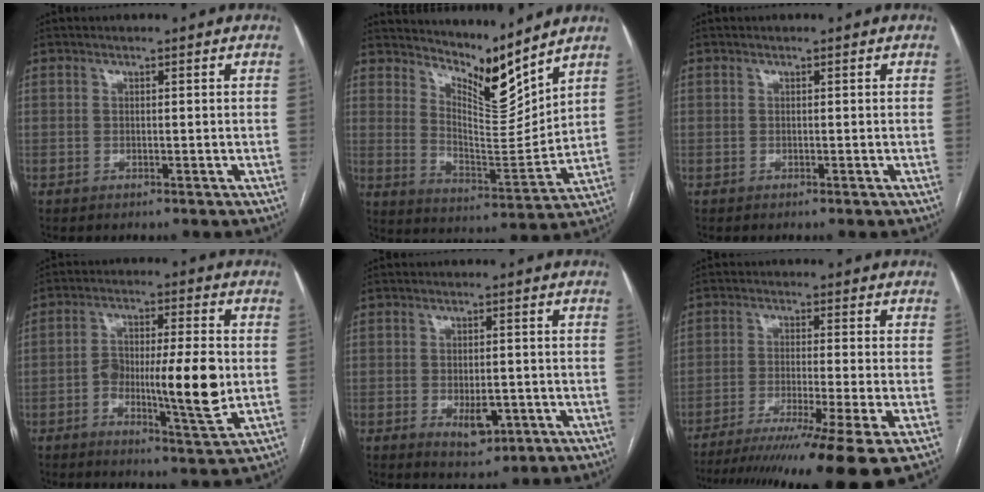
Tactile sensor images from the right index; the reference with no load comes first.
{"total": 9.7, "force": [9.0, 0.6, 3.8], "torque": [-0.070, -0.027, 0.162]}
{"total": 0.0}
{"total": 11.7, "force": [-1.6, 2.2, 11.3], "torque": [-0.191, 0.005, -0.024]}
{"total": 4.8, "force": [-1.6, 2.4, 3.8], "torque": [-0.055, -0.004, -0.013]}
{"total": 16.5, "force": [-11.9, -1.6, 11.2], "torque": [-0.142, -0.042, -0.188]}